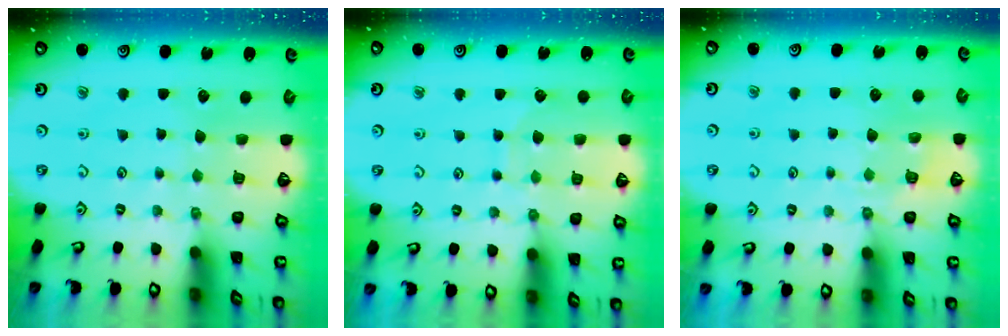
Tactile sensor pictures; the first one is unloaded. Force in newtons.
{"total": 7.6, "press": 7.6, "slide": 0.6}
{"total": 3.0, "press": 2.6, "slide": 1.5}